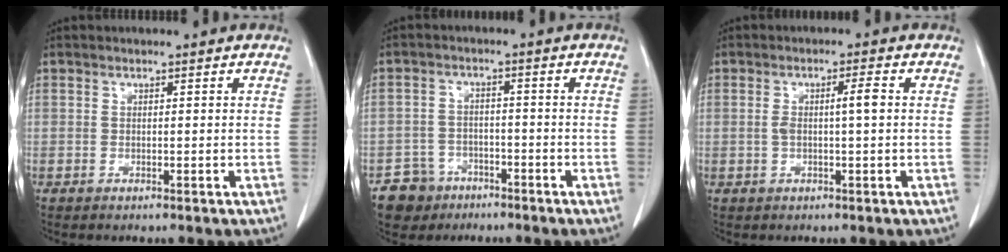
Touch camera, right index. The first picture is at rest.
{"total": 5.7, "force": [-3.7, 4.3, 0.1], "torque": [0.003, 0.009, -0.061]}
{"total": 3.4, "force": [0.2, 0.2, 3.4], "torque": [-0.064, 0.008, 0.006]}